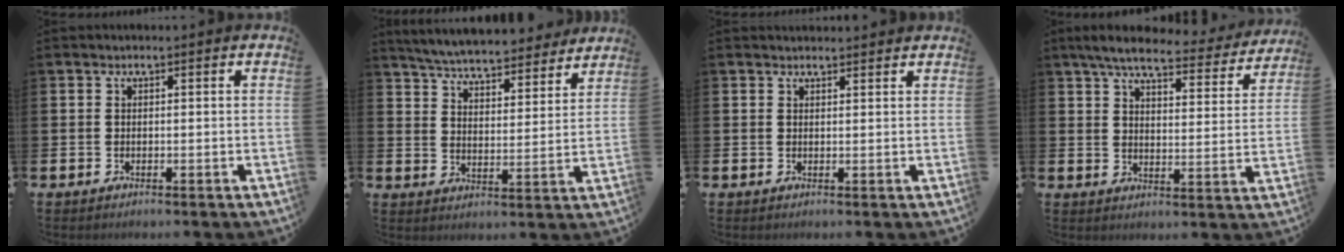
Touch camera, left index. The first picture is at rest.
{"total": 6.2, "force": [6.0, 0.8, 1.0], "torque": [-0.044, -0.045, 0.103]}
{"total": 1.4, "force": [1.4, 0.3, 0.0], "torque": [0.005, -0.004, 0.025]}
{"total": 6.8, "force": [6.1, 1.2, 2.9], "torque": [-0.069, -0.031, 0.100]}